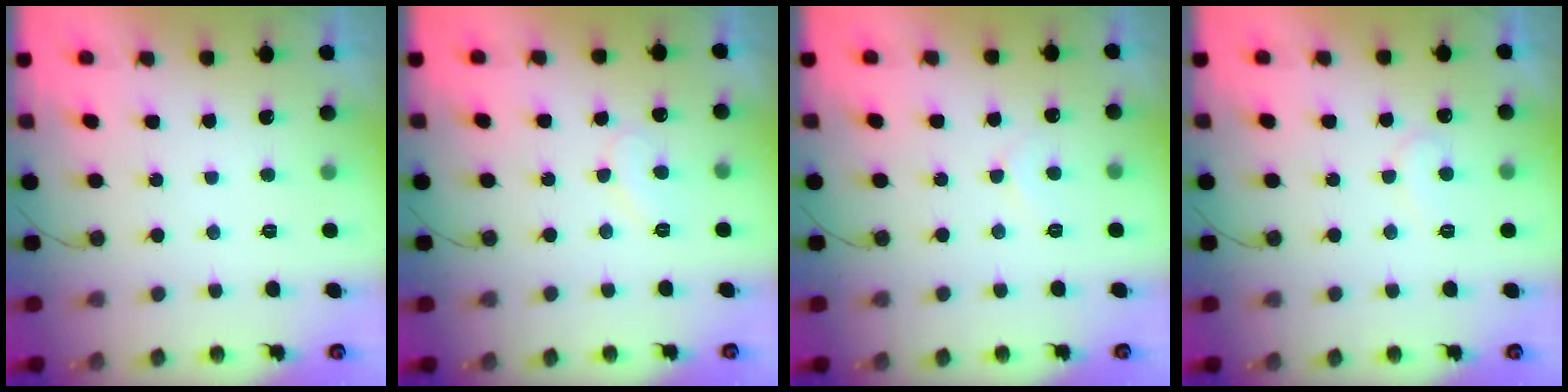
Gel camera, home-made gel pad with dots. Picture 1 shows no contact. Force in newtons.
{"total": 7.7, "press": 7.7, "slide": 0.5}
{"total": 4.6, "press": 4.6, "slide": 0.5}
{"total": 7.3, "press": 7.3, "slide": 0.4}